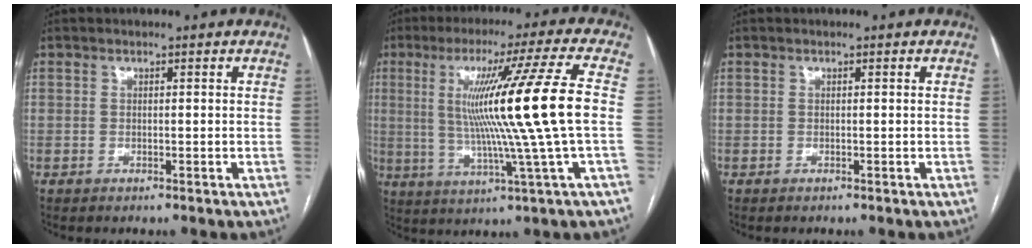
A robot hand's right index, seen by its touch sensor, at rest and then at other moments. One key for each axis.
{"total": 16.7, "fx": 1.3, "fy": -2.9, "fz": 16.4, "tx": -0.270, "ty": 0.001, "tz": 0.016}
{"total": 0.0}